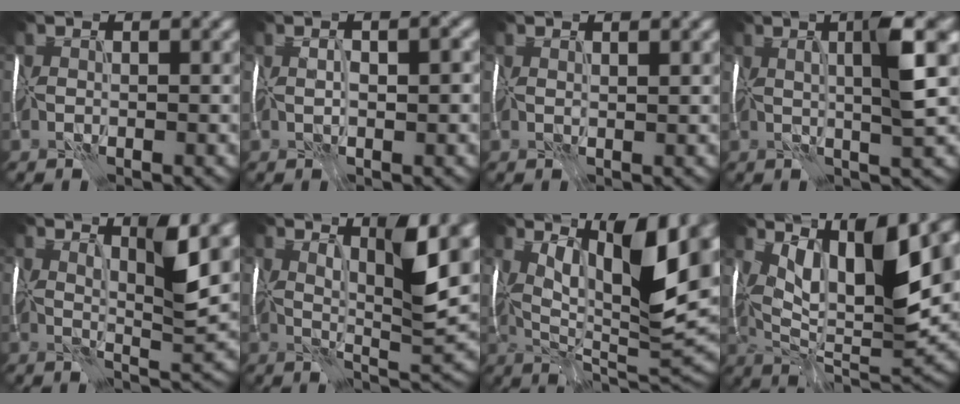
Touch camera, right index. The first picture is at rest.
{"total": 2.3, "force": [0.1, 0.7, 2.1], "torque": [-0.028, 0.004, 0.007]}
{"total": 1.1, "force": [0.7, 0.3, 0.8], "torque": [-0.012, -0.002, 0.016]}
{"total": 5.7, "force": [1.6, 0.2, 5.5], "torque": [-0.088, 0.012, 0.028]}
{"total": 5.6, "force": [2.8, 0.9, 4.8], "torque": [-0.071, -0.003, 0.049]}
{"total": 7.1, "force": [3.3, 1.1, 6.2], "torque": [-0.092, -0.002, 0.059]}
{"total": 11.7, "force": [4.5, 2.9, 10.3], "torque": [-0.169, -0.003, 0.083]}
{"total": 10.4, "force": [3.9, 3.2, 9.1], "torque": [-0.156, 0.002, 0.072]}